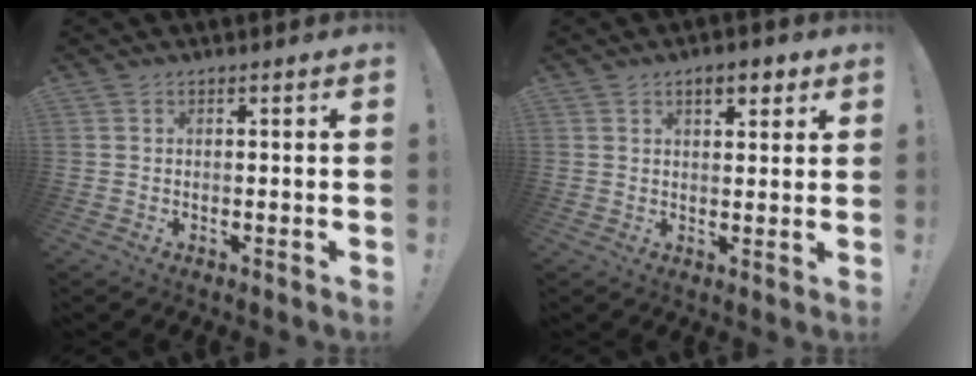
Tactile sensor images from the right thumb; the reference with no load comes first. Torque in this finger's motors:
{"motor_torque": [0.03, 1.30, 0.76, 0.16, -0.01]}